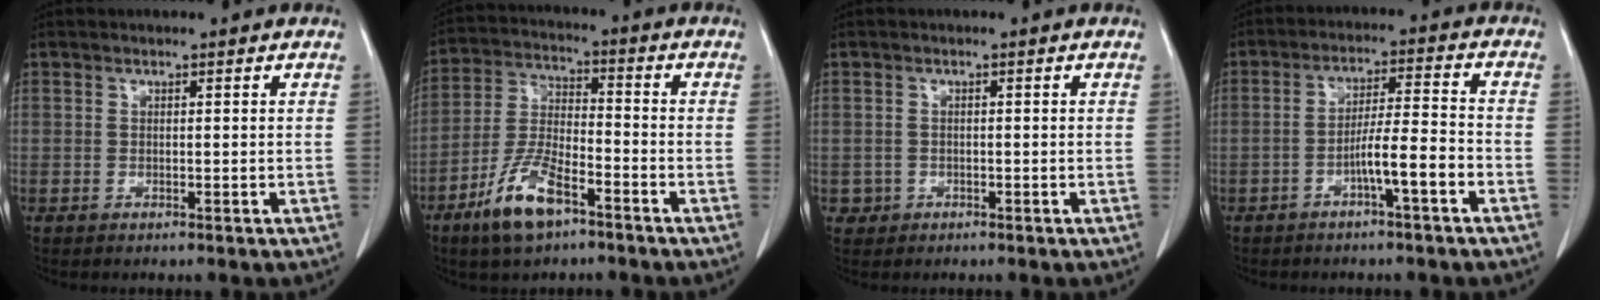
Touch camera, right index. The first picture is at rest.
{"total": 10.3, "force": [-6.3, 3.3, 7.5], "torque": [-0.161, -0.006, -0.119]}
{"total": 1.6, "force": [-0.5, 1.5, -0.1], "torque": [0.006, 0.008, -0.009]}
{"total": 6.6, "force": [-3.1, 0.1, 5.8], "torque": [-0.098, 0.014, -0.051]}